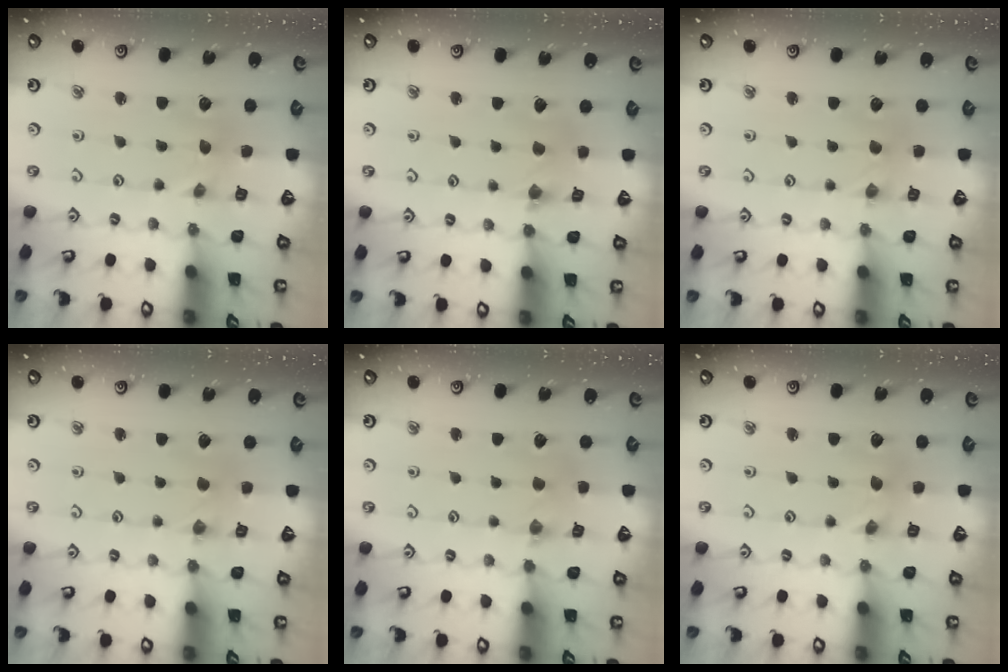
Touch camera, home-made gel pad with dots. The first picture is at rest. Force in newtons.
{"total": 2.4, "press": 2.4, "slide": 0.4}
{"total": 0.9, "press": 0.9, "slide": 0.1}
{"total": 0.0}
{"total": 2.6, "press": 2.6, "slide": 0.3}
{"total": 0.0}